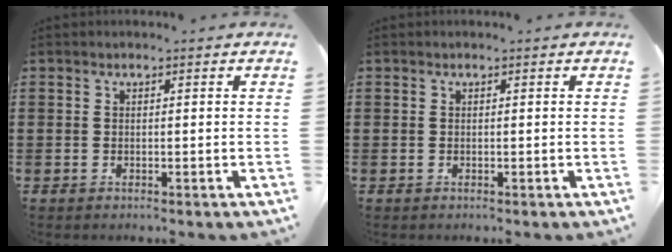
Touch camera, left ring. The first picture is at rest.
{"total": 0.0}